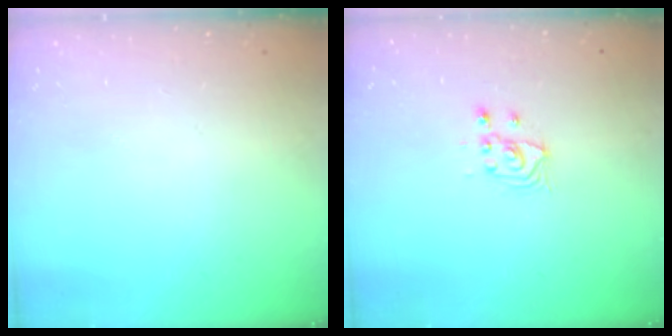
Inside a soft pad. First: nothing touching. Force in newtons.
{"total": 3.8, "press": 3.8, "slide": 0.4}